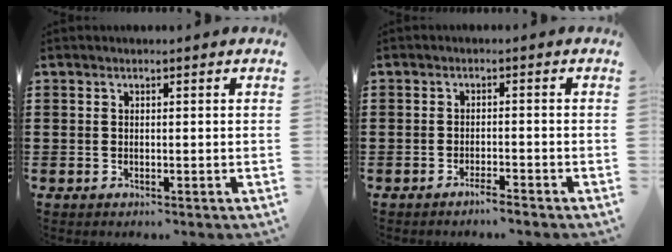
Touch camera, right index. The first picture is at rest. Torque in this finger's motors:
{"motor_torque": [-0.48, 0.54, -0.61, -0.19]}